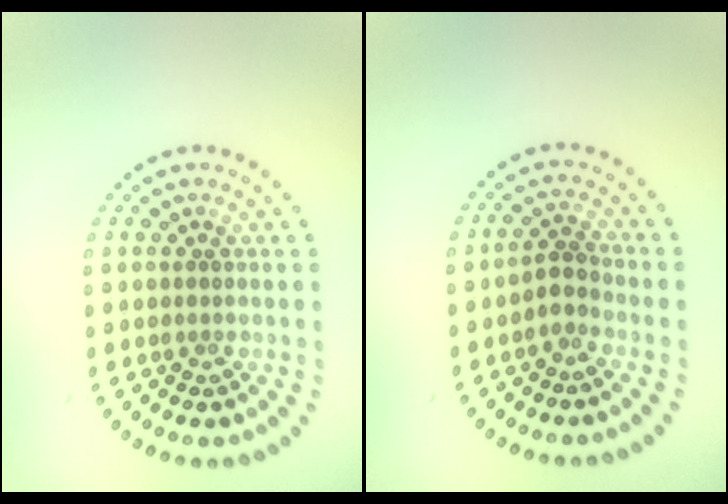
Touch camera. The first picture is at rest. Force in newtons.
{"total": 1.8, "press": 1.5, "slide": 1.0}